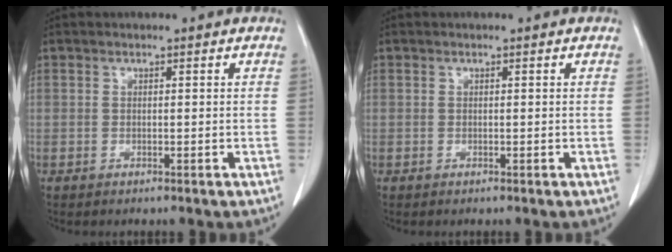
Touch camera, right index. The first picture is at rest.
{"total": 0.0}